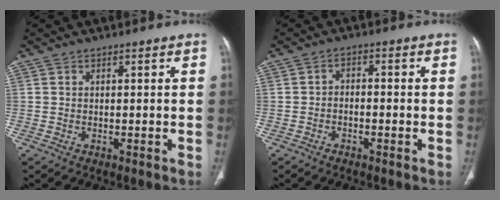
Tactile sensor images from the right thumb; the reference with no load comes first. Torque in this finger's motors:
{"motor_torque": [-0.09, 0.12, -0.16, 0.06, 0.07]}